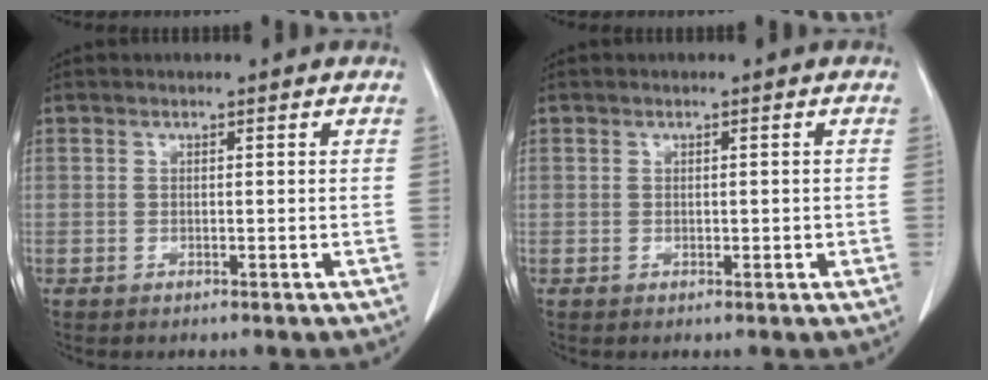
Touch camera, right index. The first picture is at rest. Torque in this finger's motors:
{"motor_torque": [-0.29, 0.46, -0.06, 0.01]}